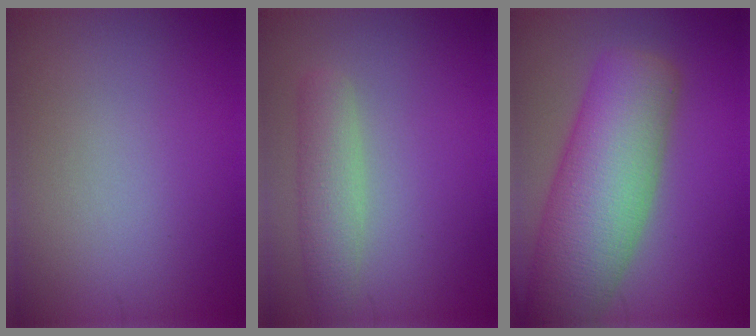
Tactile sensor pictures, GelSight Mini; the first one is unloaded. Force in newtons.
{"total": 3.0, "press": 3.0, "slide": 0.1}
{"total": 10.6, "press": 10.6, "slide": 0.6}